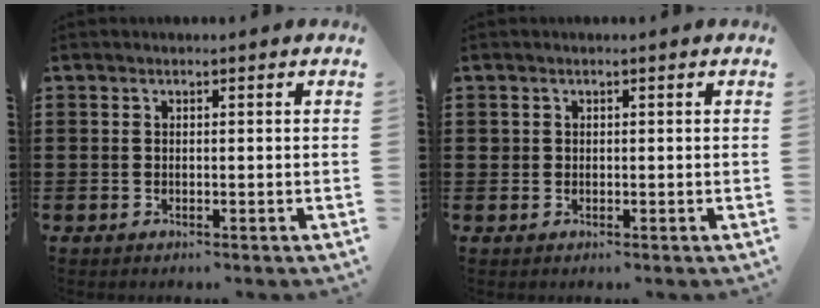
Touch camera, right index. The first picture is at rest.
{"total": 0.7, "force": [0.3, 0.7, 0.1], "torque": [-0.002, 0.005, 0.005]}